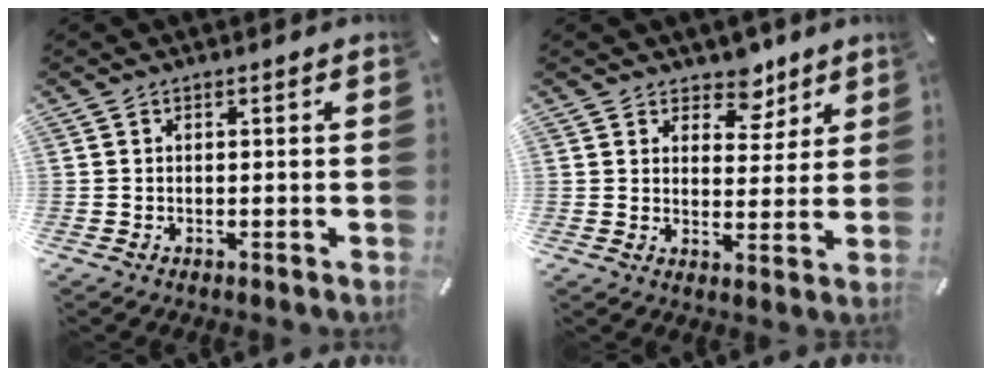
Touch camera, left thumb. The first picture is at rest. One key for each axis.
{"total": 7.7, "fx": 5.7, "fy": 5.0, "fz": 1.6, "tx": -0.005, "ty": -0.043, "tz": 0.097}